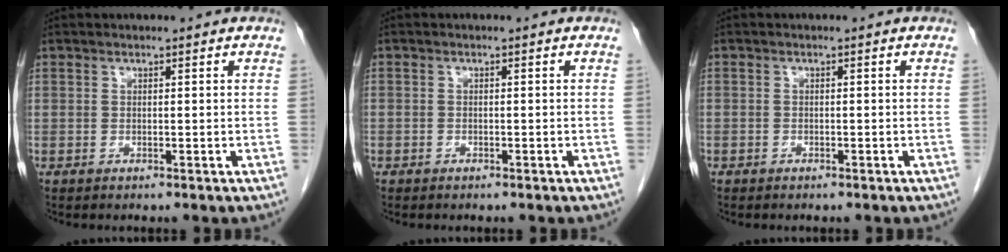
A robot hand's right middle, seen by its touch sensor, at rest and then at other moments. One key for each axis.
{"total": 0.9, "fx": -0.6, "fy": 0.7, "fz": 0.0, "tx": -0.004, "ty": 0.005, "tz": -0.013}
{"total": 0.8, "fx": -0.5, "fy": 0.5, "fz": 0.0, "tx": -0.002, "ty": 0.005, "tz": -0.011}